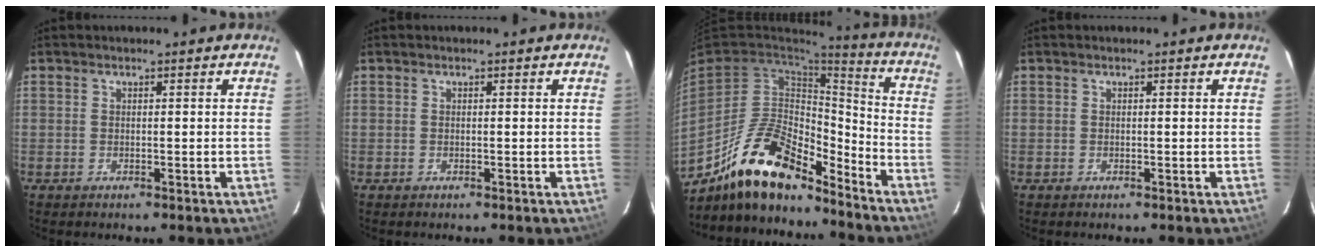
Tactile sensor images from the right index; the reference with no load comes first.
{"total": 0.0}
{"total": 18.8, "force": [-13.7, 7.0, 10.8], "torque": [-0.216, 0.007, -0.243]}
{"total": 0.0}